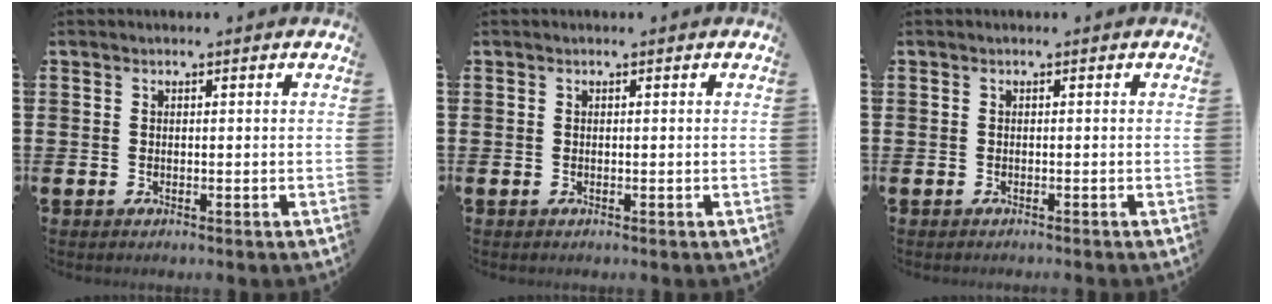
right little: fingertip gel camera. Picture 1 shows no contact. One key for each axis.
{"total": 0.0}
{"total": 0.0}